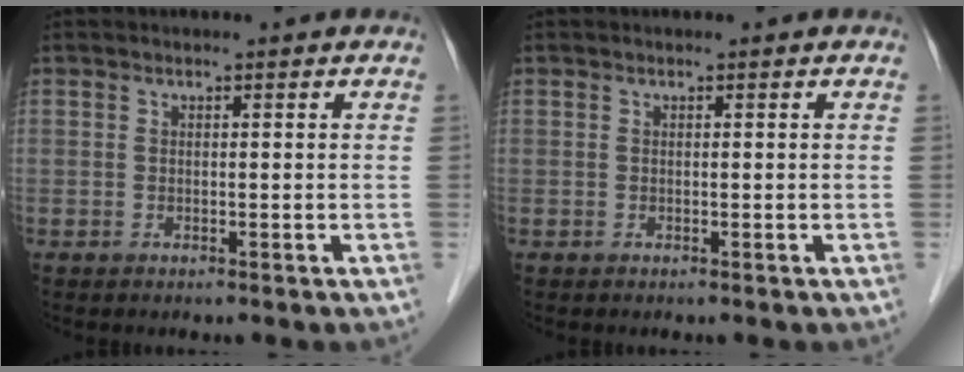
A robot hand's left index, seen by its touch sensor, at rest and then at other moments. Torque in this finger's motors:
{"motor_torque": [0.00, 0.00, -0.01, 0.00]}